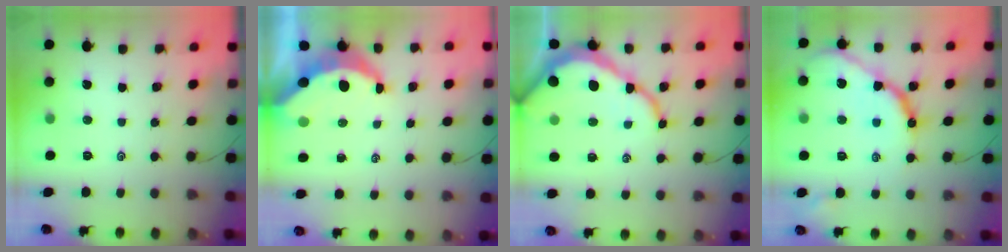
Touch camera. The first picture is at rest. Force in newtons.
{"total": 7.6, "press": 7.5, "slide": 0.8}
{"total": 11.5, "press": 11.5, "slide": 1.1}
{"total": 12.1, "press": 12.1, "slide": 0.4}